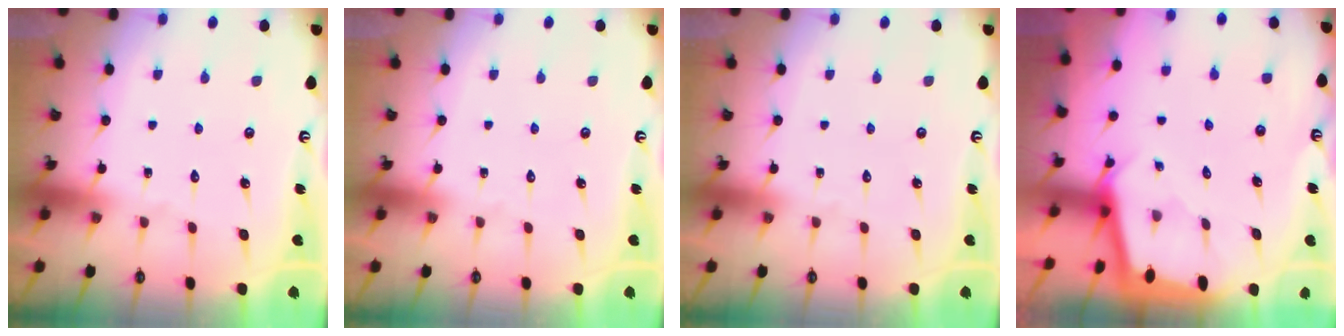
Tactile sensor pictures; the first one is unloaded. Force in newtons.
{"total": 0.0}
{"total": 0.0}
{"total": 2.1, "press": 2.1, "slide": 0.1}